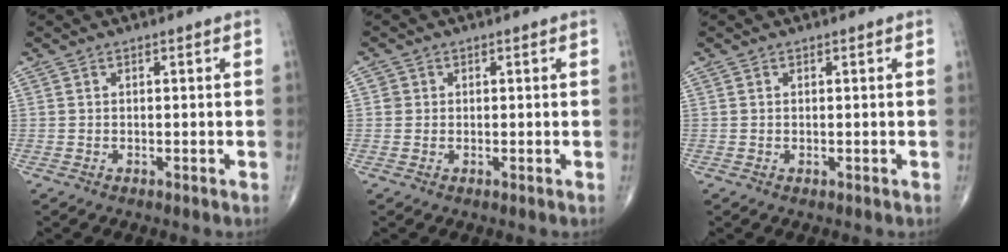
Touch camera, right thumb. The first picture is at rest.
{"total": 1.3, "force": [0.1, 1.3, 0.1], "torque": [0.009, 0.003, 0.000]}
{"total": 0.0}